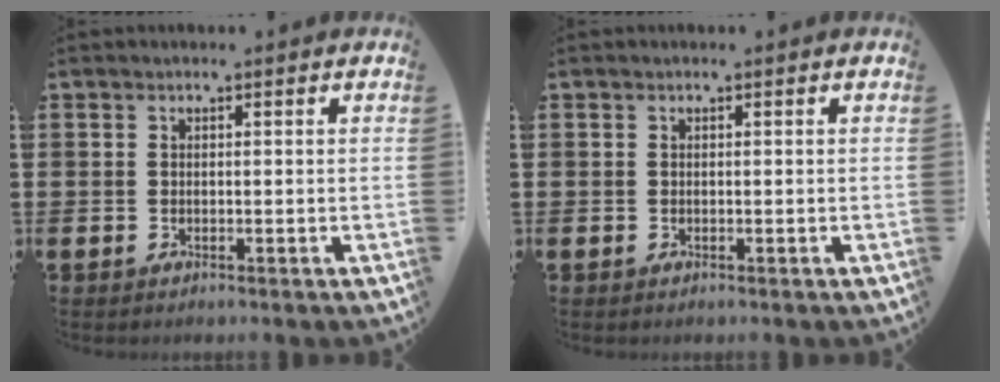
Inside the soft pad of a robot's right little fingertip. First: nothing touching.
{"total": 0.0}